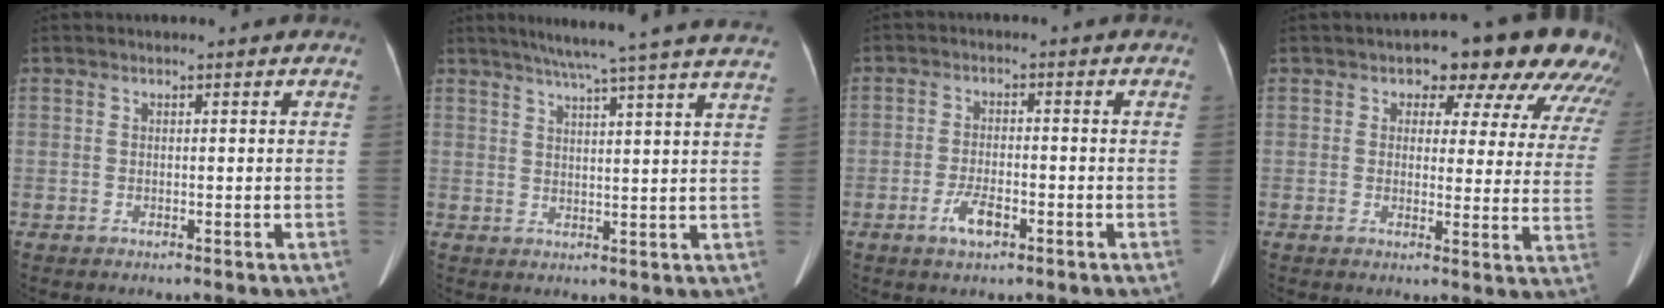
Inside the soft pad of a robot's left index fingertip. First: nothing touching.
{"total": 19.0, "force": [16.2, -1.3, 9.8], "torque": [-0.151, -0.008, 0.200]}
{"total": 4.0, "force": [-2.3, 1.3, 3.0], "torque": [-0.061, -0.001, -0.039]}
{"total": 14.0, "force": [9.8, 6.3, 7.8], "torque": [-0.062, 0.015, 0.087]}